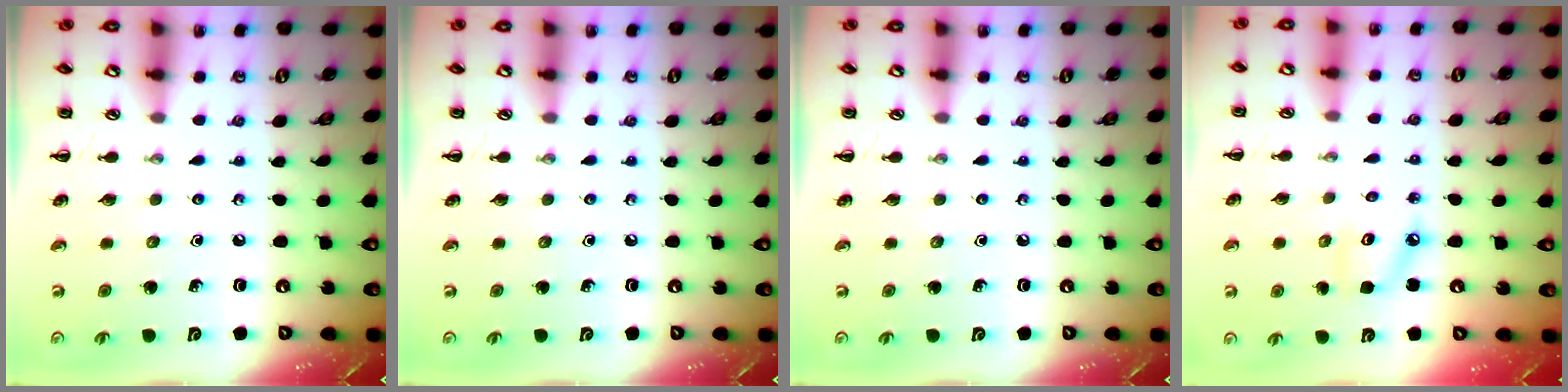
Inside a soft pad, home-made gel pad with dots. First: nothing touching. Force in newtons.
{"total": 0.0}
{"total": 0.0}
{"total": 4.7, "press": 4.7, "slide": 0.5}